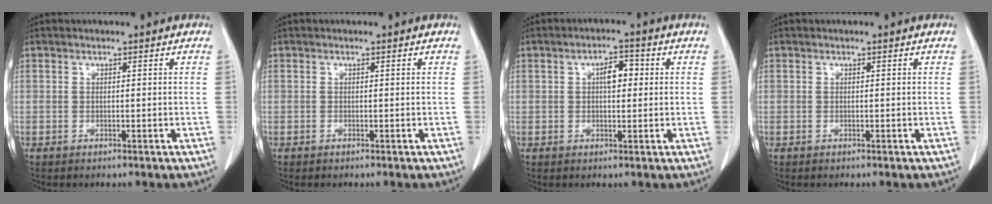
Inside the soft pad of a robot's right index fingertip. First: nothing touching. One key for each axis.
{"total": 0.0}
{"total": 3.9, "fx": 0.8, "fy": 1.7, "fz": 3.4, "tx": -0.053, "ty": 0.011, "tz": 0.010}
{"total": 0.0}